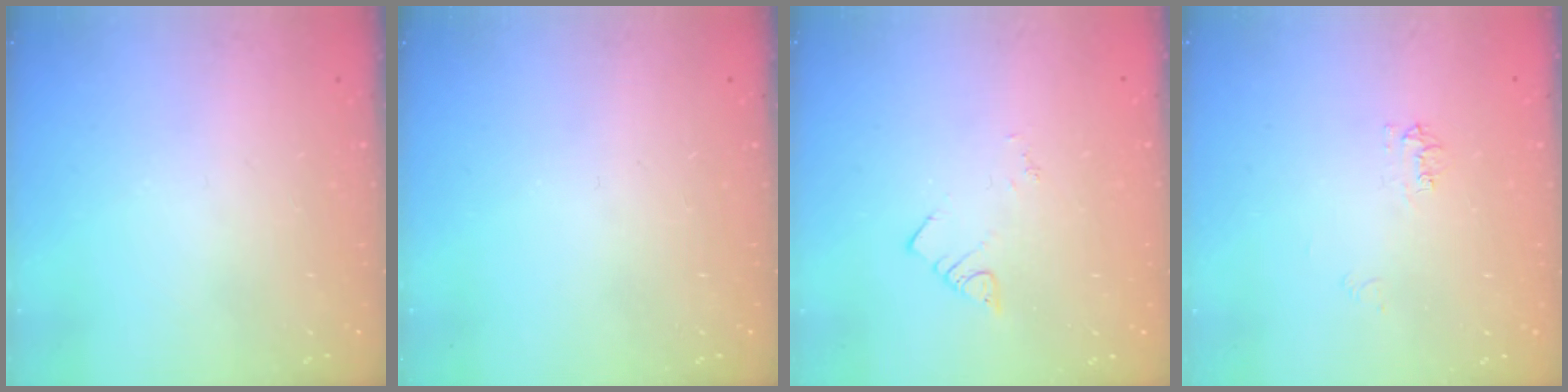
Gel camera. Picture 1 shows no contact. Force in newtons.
{"total": 0.0}
{"total": 1.8, "press": 1.8, "slide": 0.3}
{"total": 5.2, "press": 5.2, "slide": 0.8}